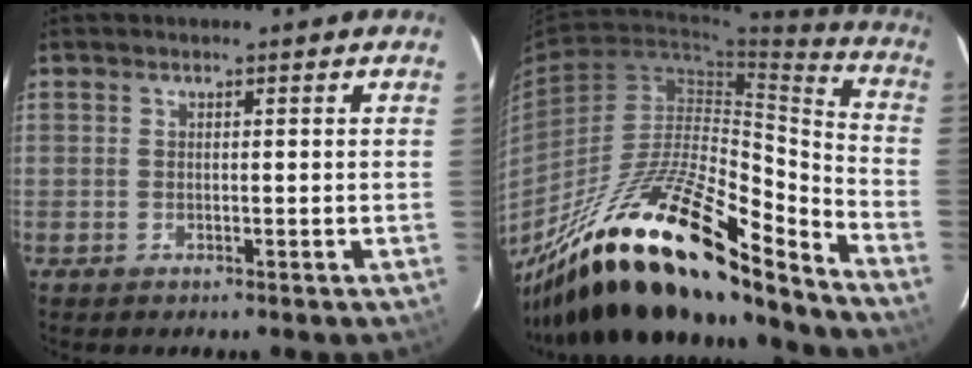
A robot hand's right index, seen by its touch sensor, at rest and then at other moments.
{"total": 27.4, "force": [-19.9, 7.2, 17.3], "torque": [-0.294, -0.029, -0.338]}